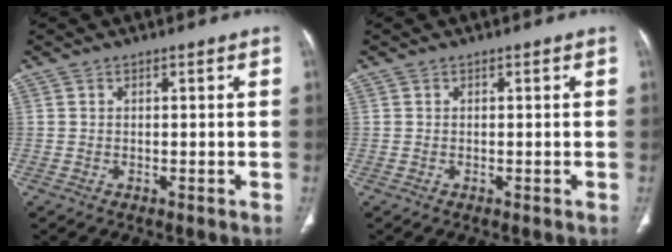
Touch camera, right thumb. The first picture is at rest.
{"total": 0.0}